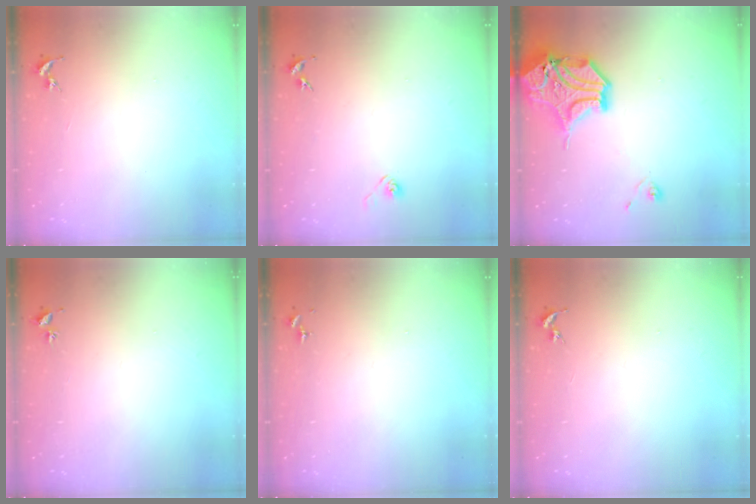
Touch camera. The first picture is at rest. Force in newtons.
{"total": 2.9, "press": 2.8, "slide": 0.8}
{"total": 16.5, "press": 16.3, "slide": 2.5}
{"total": 2.0, "press": 2.0, "slide": 0.3}
{"total": 0.0}
{"total": 0.0}